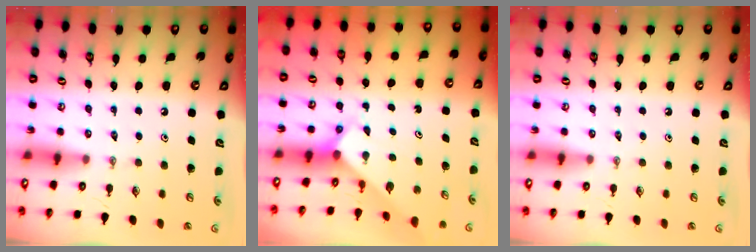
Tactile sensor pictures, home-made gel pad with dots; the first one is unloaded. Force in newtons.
{"total": 2.3, "press": 2.3, "slide": 0.2}
{"total": 0.0}